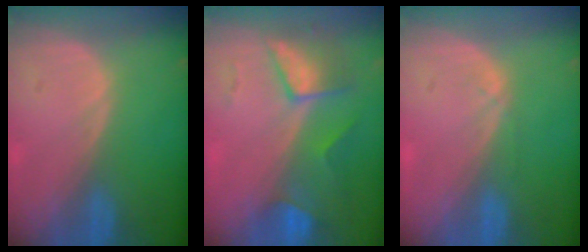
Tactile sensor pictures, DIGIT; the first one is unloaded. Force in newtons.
{"total": 7.6, "press": 6.7, "slide": 3.5}
{"total": 0.9, "press": 0.8, "slide": 0.2}